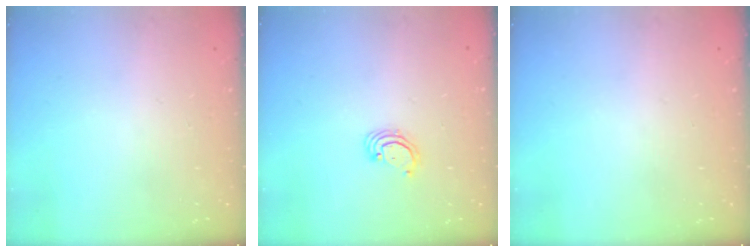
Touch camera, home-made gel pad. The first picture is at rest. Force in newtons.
{"total": 2.5, "press": 2.5, "slide": 0.2}
{"total": 0.0}